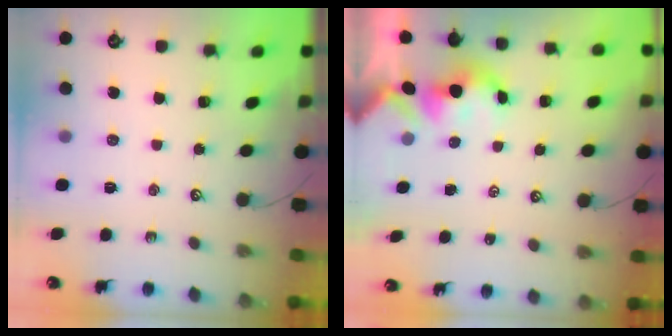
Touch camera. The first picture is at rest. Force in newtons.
{"total": 2.3, "press": 2.3, "slide": 0.2}